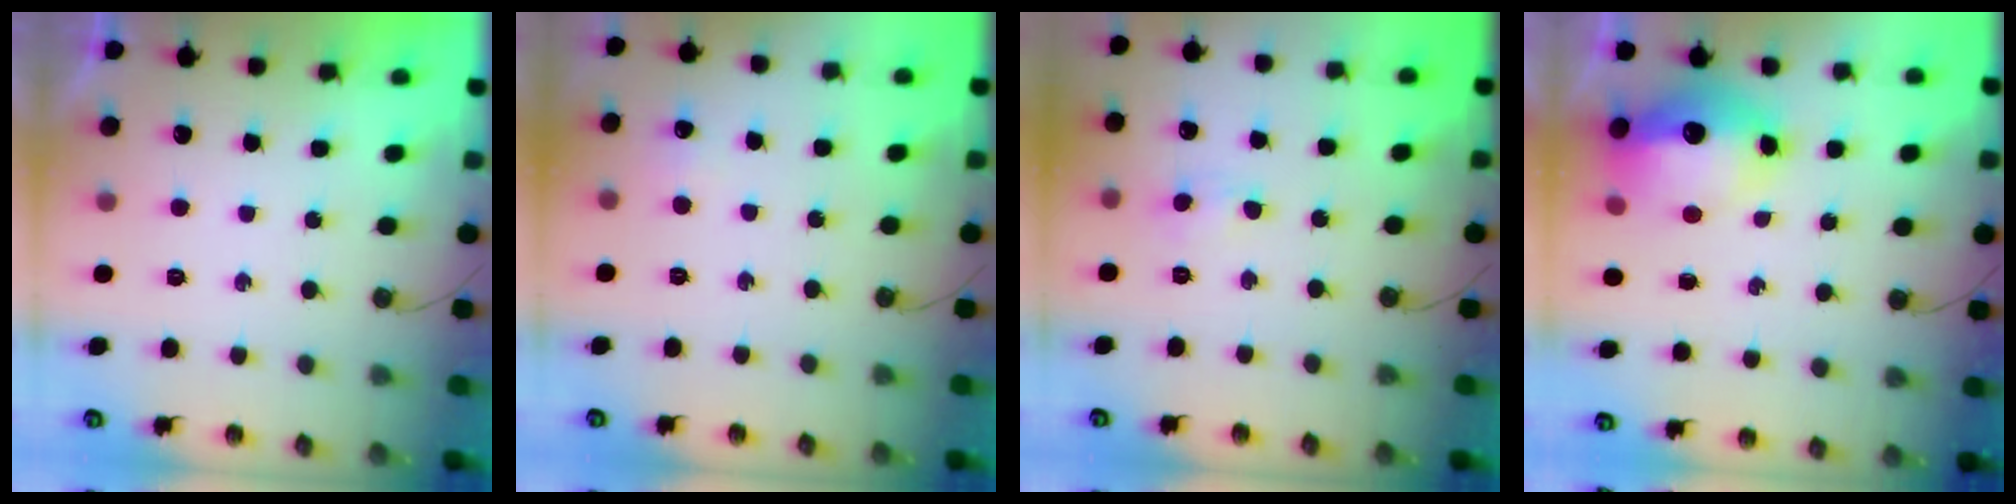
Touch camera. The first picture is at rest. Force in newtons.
{"total": 4.4, "press": 4.3, "slide": 0.6}
{"total": 4.6, "press": 4.6, "slide": 0.7}
{"total": 15.1, "press": 14.4, "slide": 4.4}